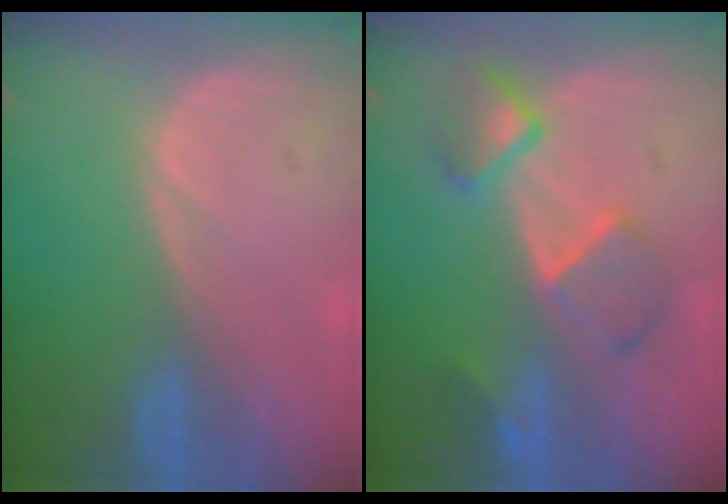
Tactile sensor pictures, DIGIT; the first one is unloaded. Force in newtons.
{"total": 6.2, "press": 6.1, "slide": 0.3}